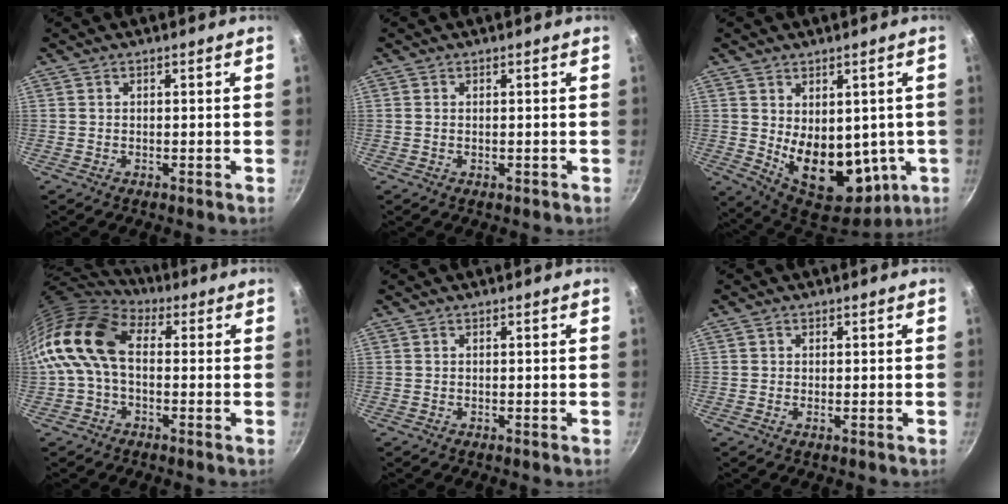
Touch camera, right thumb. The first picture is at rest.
{"total": 0.6, "force": [-0.1, 0.3, 0.5], "torque": [-0.007, 0.001, -0.002]}
{"total": 16.8, "force": [-0.4, 10.8, 12.8], "torque": [-0.156, -0.035, 0.027]}
{"total": 13.7, "force": [0.5, 9.0, 10.4], "torque": [-0.186, 0.028, -0.008]}
{"total": 0.0}
{"total": 0.7, "force": [0.1, 0.5, 0.4], "torque": [-0.007, 0.002, -0.001]}